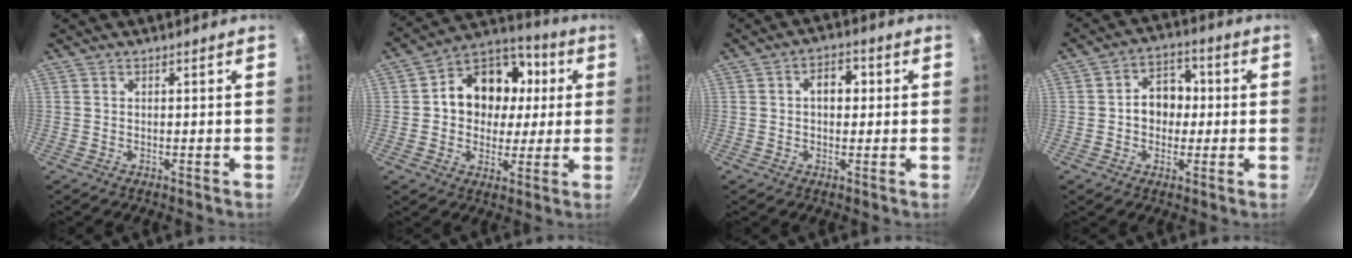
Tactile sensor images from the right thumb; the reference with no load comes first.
{"total": 16.0, "force": [2.1, 12.3, 10.0], "torque": [-0.095, 0.021, 0.024]}
{"total": 5.1, "force": [0.7, 3.4, 3.8], "torque": [-0.038, 0.014, 0.004]}
{"total": 8.0, "force": [0.0, 6.2, 5.1], "torque": [-0.046, 0.020, -0.009]}